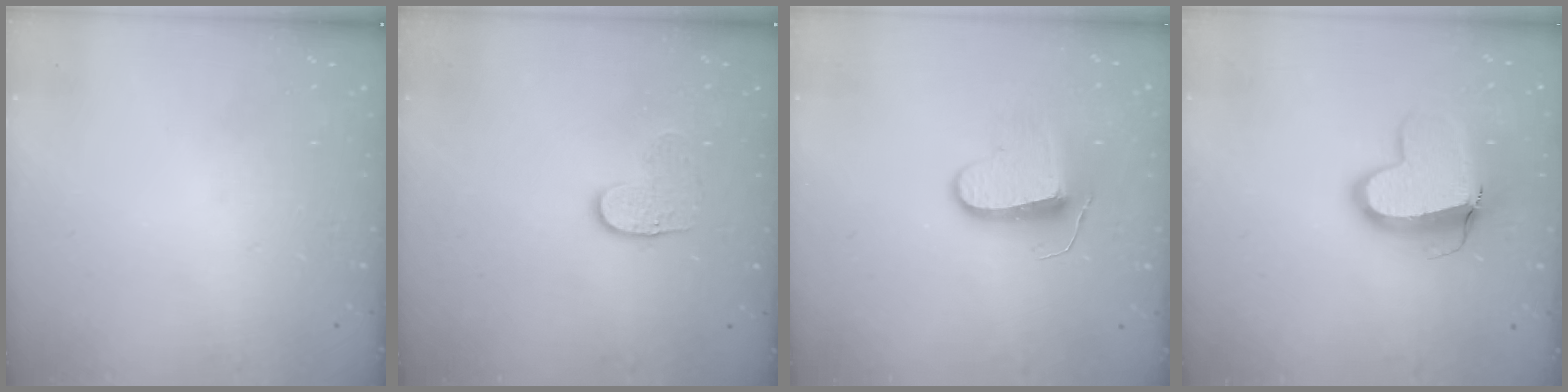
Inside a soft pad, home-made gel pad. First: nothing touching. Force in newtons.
{"total": 4.0, "press": 4.0, "slide": 0.4}
{"total": 9.2, "press": 9.2, "slide": 0.4}
{"total": 15.6, "press": 15.5, "slide": 1.5}